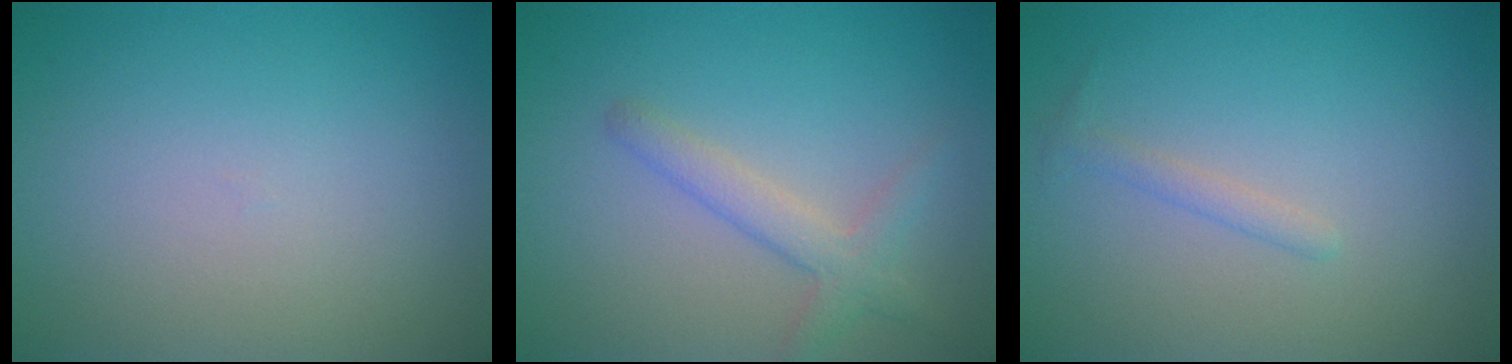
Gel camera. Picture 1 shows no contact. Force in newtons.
{"total": 2.6, "press": 2.5, "slide": 0.1}
{"total": 1.0, "press": 1.0, "slide": 0.0}